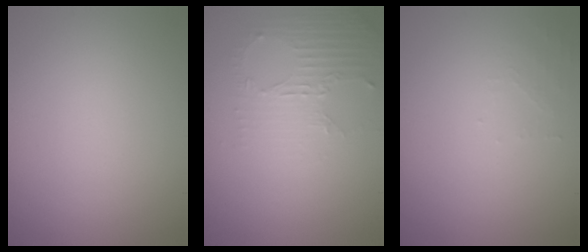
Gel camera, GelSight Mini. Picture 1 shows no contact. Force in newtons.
{"total": 2.5, "press": 1.7, "slide": 1.8}
{"total": 1.0, "press": 1.0, "slide": 0.2}